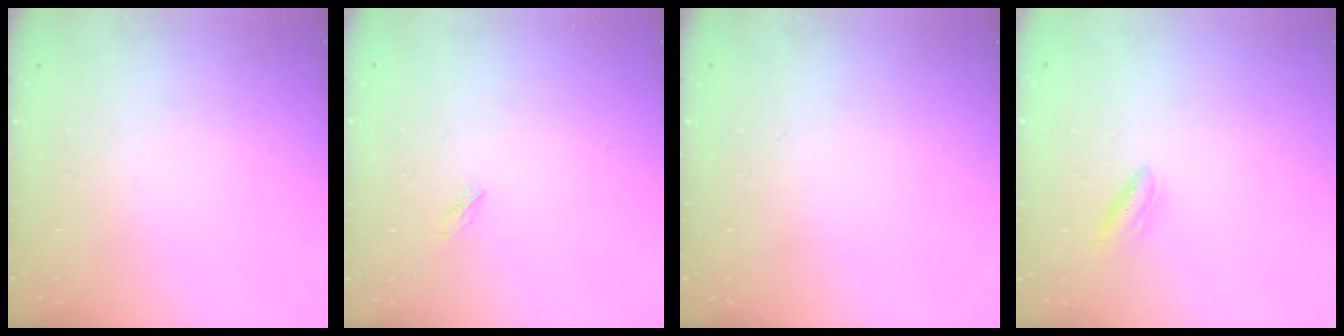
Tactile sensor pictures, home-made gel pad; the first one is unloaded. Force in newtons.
{"total": 1.7, "press": 1.7, "slide": 0.2}
{"total": 0.0}
{"total": 4.5, "press": 4.4, "slide": 1.0}